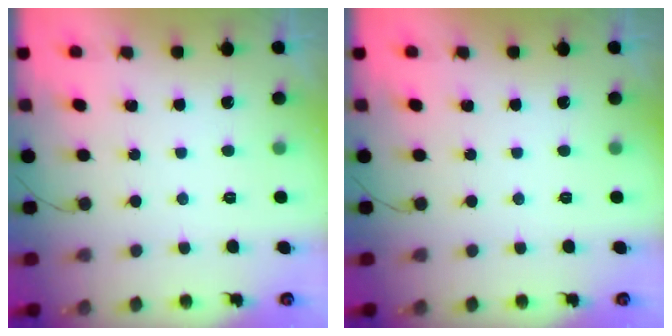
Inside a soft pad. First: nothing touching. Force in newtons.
{"total": 0.0}